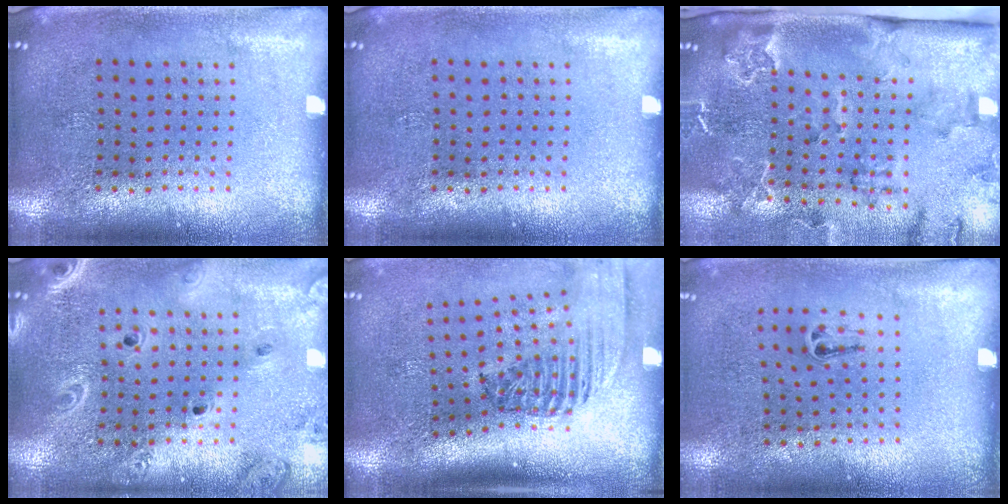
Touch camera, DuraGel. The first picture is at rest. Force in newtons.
{"total": 0.0}
{"total": 2.5, "press": 2.4, "slide": 0.6}
{"total": 2.0, "press": 1.8, "slide": 0.9}
{"total": 2.3, "press": 1.6, "slide": 1.7}
{"total": 0.5, "press": 0.3, "slide": 0.4}